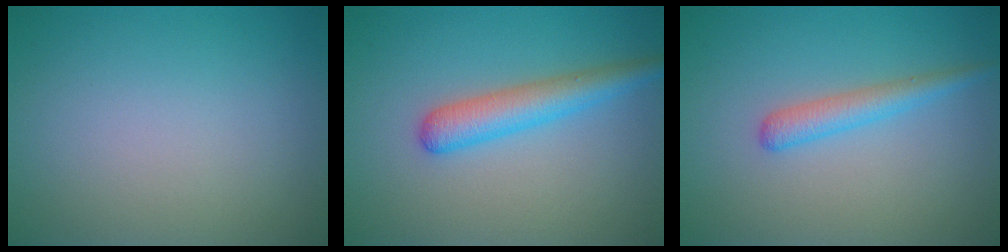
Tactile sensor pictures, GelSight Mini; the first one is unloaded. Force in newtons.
{"total": 3.5, "press": 3.5, "slide": 0.1}
{"total": 2.2, "press": 2.2, "slide": 0.1}